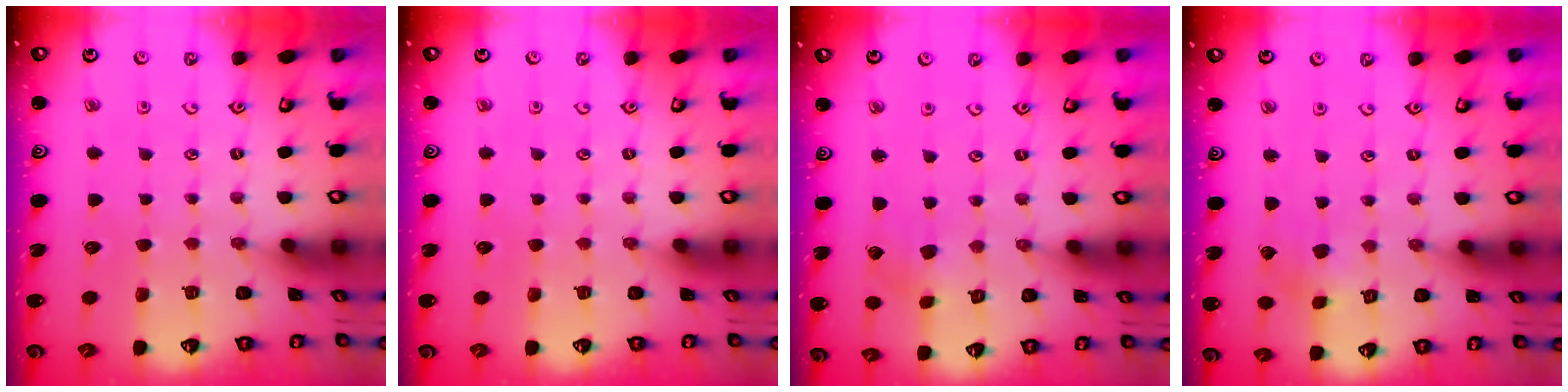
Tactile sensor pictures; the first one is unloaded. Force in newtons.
{"total": 0.0}
{"total": 2.6, "press": 2.5, "slide": 0.5}
{"total": 2.2, "press": 2.2, "slide": 0.3}